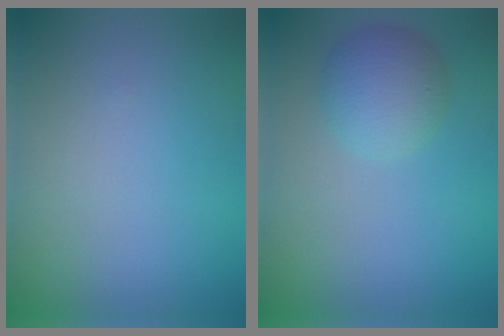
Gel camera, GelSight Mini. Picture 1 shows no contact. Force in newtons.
{"total": 3.6, "press": 3.6, "slide": 0.2}